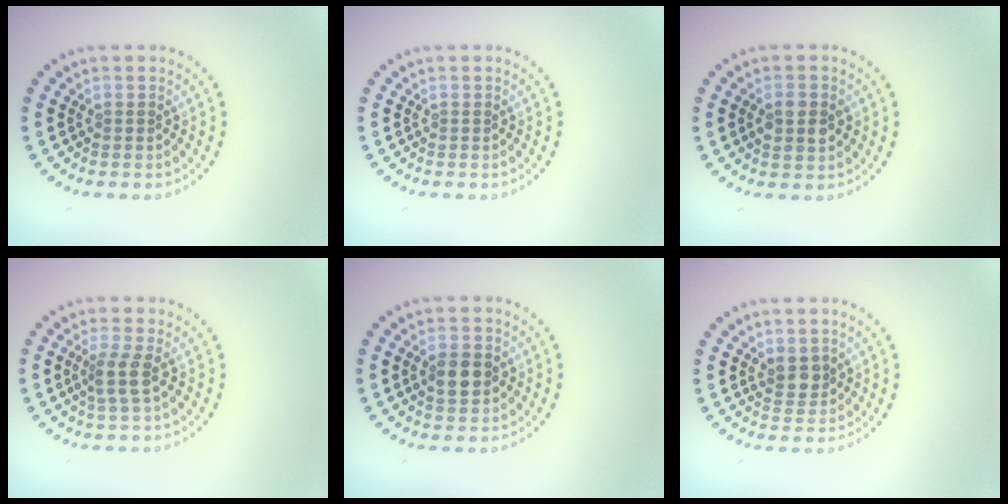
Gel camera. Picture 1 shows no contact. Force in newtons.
{"total": 0.0}
{"total": 2.4, "press": 2.4, "slide": 0.3}
{"total": 2.1, "press": 1.7, "slide": 1.2}
{"total": 3.3, "press": 3.3, "slide": 0.0}
{"total": 2.0, "press": 1.8, "slide": 0.9}